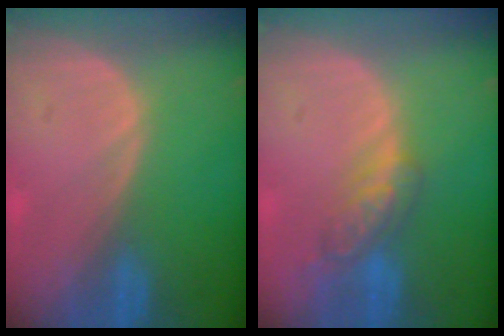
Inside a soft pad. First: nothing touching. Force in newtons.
{"total": 5.5, "press": 5.0, "slide": 2.4}